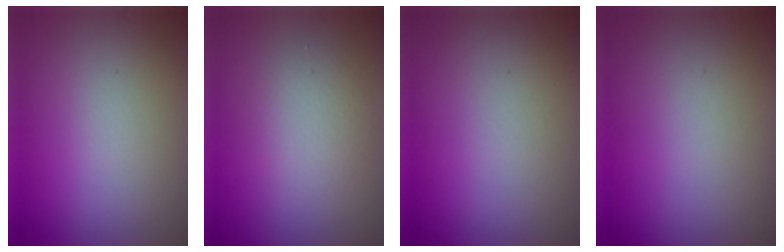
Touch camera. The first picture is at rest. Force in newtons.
{"total": 2.9, "press": 2.9, "slide": 0.3}
{"total": 0.0}
{"total": 0.0}